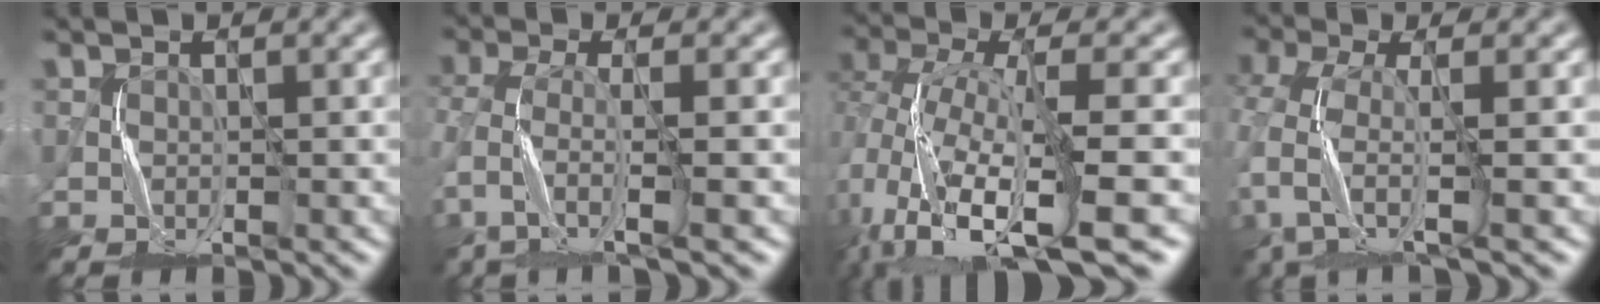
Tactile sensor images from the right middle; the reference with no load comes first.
{"total": 4.0, "force": [-2.1, 0.8, 3.3], "torque": [-0.081, -0.009, -0.049]}
{"total": 13.1, "force": [-6.3, 3.8, 10.9], "torque": [-0.220, -0.010, -0.099]}
{"total": 5.3, "force": [-2.1, 1.7, 4.6], "torque": [-0.109, -0.010, -0.053]}